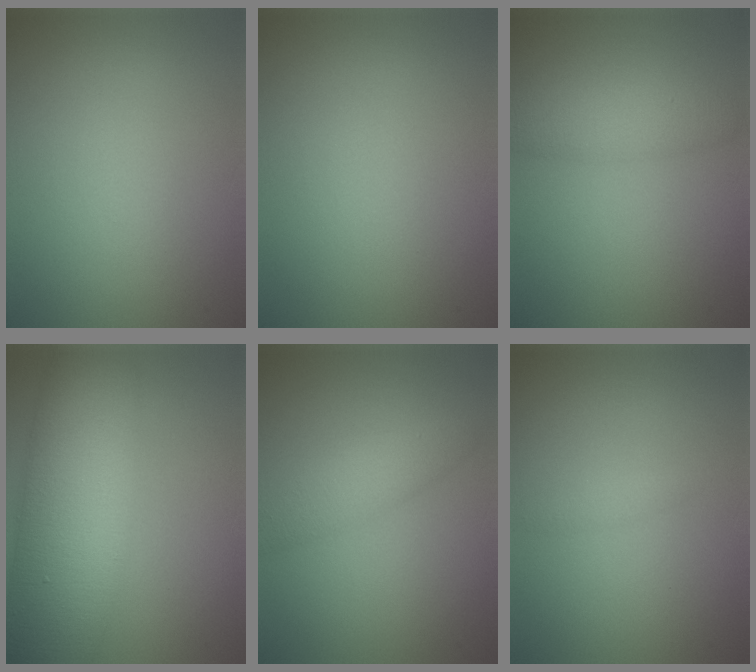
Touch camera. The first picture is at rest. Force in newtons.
{"total": 0.0}
{"total": 3.1, "press": 3.1, "slide": 0.0}
{"total": 13.9, "press": 13.9, "slide": 0.6}
{"total": 2.9, "press": 2.9, "slide": 0.0}
{"total": 0.6, "press": 0.6, "slide": 0.0}